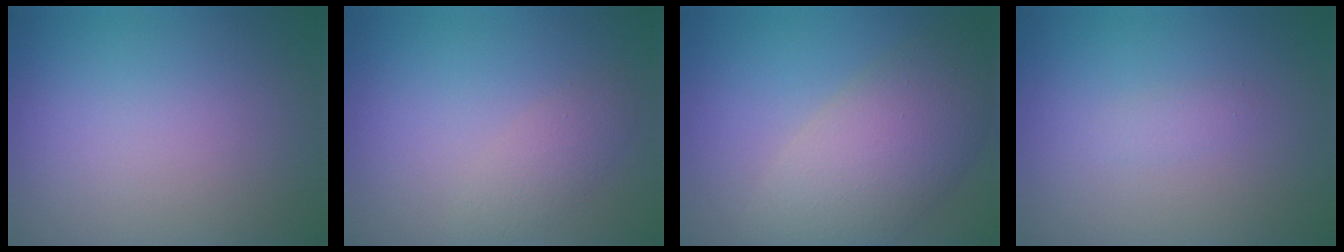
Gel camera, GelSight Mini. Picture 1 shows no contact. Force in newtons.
{"total": 2.0, "press": 2.0, "slide": 0.1}
{"total": 8.0, "press": 8.0, "slide": 0.6}
{"total": 0.8, "press": 0.8, "slide": 0.0}